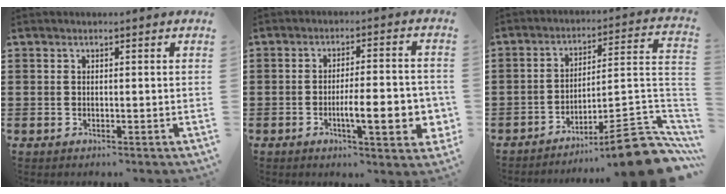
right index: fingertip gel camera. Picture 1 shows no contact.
{"total": 9.0, "force": [-2.4, 2.4, 8.4], "torque": [-0.117, -0.005, -0.038]}
{"total": 11.1, "force": [-8.5, 1.2, 6.9], "torque": [-0.089, 0.018, -0.159]}